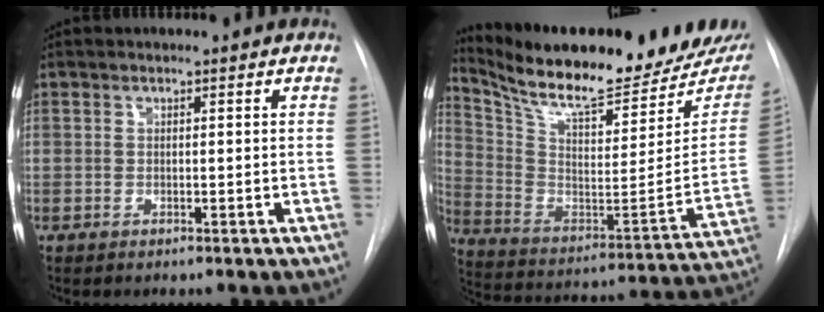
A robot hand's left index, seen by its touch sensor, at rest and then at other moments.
{"total": 25.8, "force": [21.9, 4.7, 12.7], "torque": [-0.217, -0.051, 0.323]}